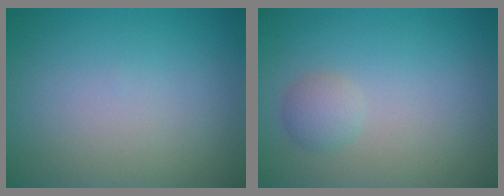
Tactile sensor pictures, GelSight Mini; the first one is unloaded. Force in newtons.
{"total": 1.5, "press": 1.5, "slide": 0.0}